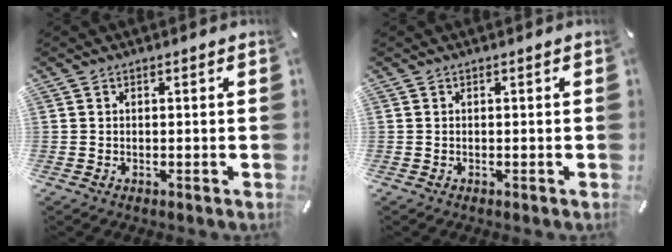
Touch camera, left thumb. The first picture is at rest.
{"total": 0.0}